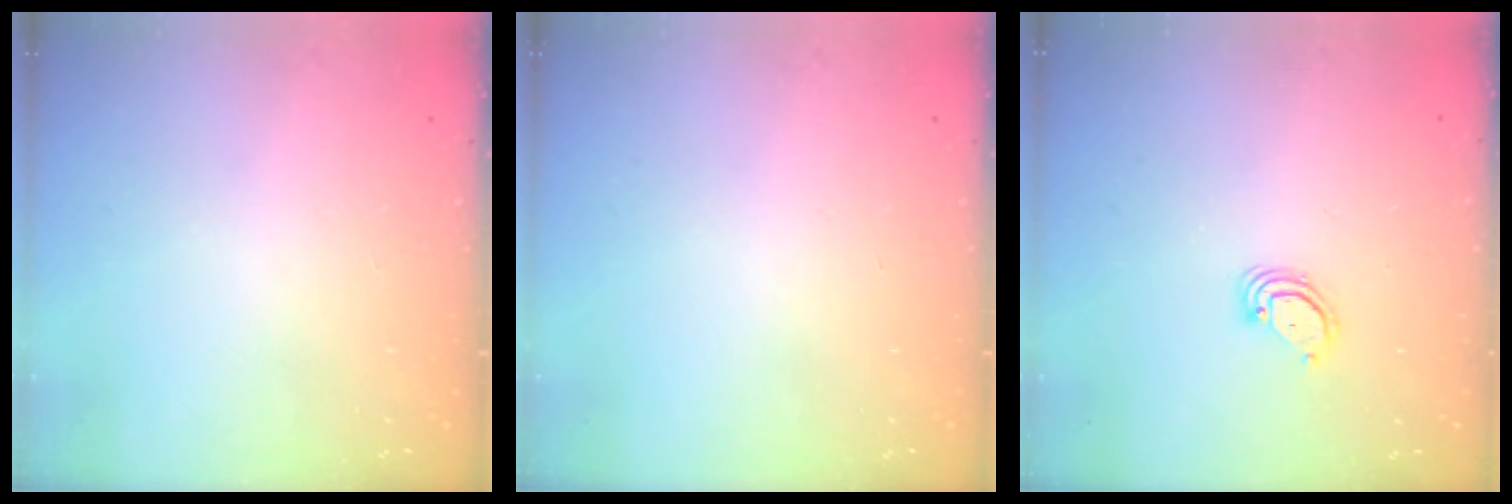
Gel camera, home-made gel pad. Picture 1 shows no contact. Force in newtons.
{"total": 0.0}
{"total": 2.8, "press": 2.8, "slide": 0.3}